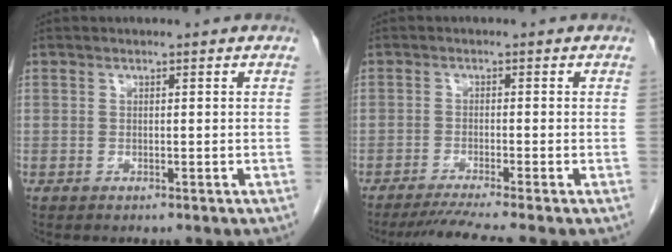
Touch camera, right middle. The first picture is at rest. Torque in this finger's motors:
{"motor_torque": [0.03, -0.02, 0.01, 0.04]}